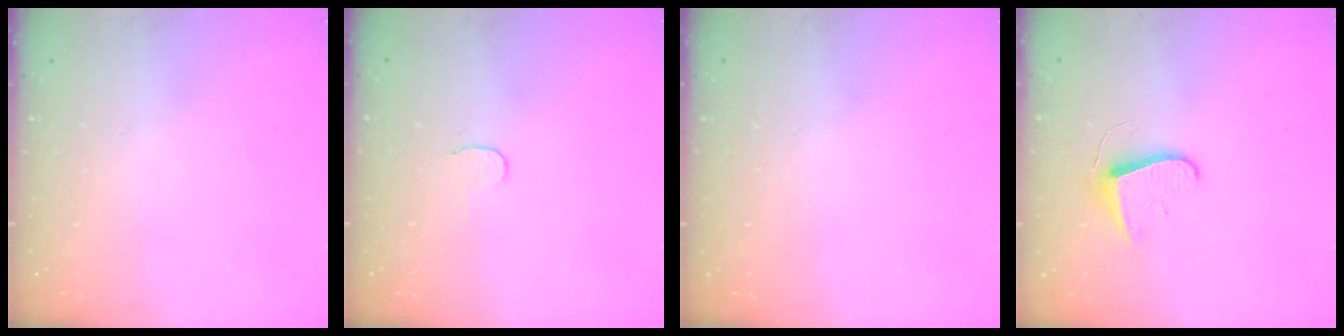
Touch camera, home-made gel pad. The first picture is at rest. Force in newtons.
{"total": 3.6, "press": 3.6, "slide": 0.4}
{"total": 0.0}
{"total": 7.1, "press": 7.1, "slide": 0.5}